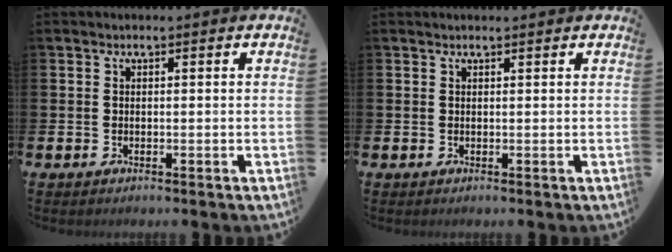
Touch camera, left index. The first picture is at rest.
{"total": 0.5, "force": [0.5, 0.0, 0.1], "torque": [-0.003, 0.000, 0.010]}